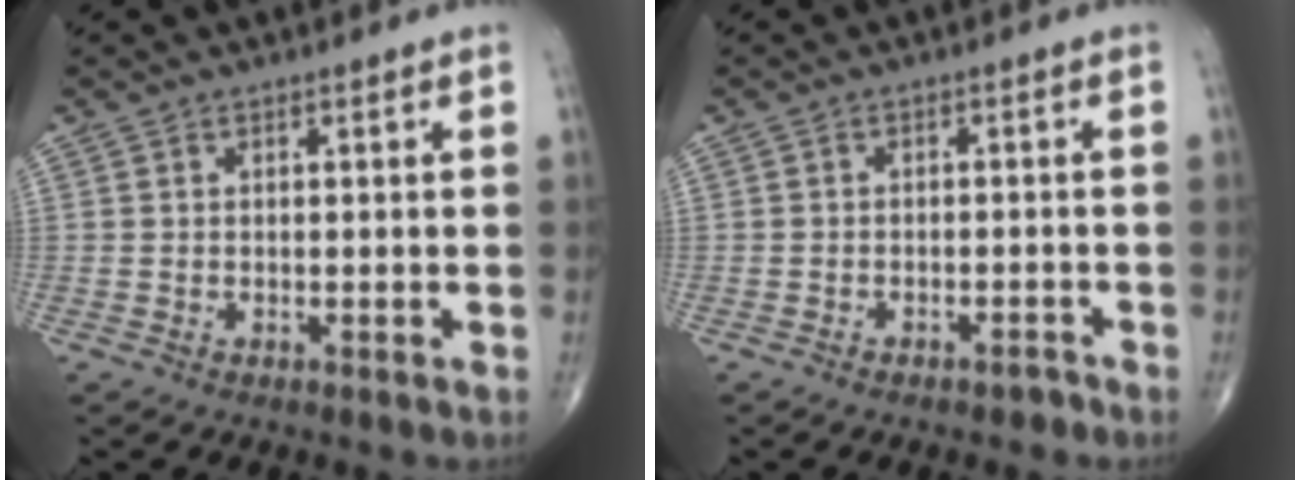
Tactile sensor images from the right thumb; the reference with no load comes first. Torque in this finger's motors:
{"motor_torque": [0.32, 0.44, -0.11, -0.19, 0.04]}